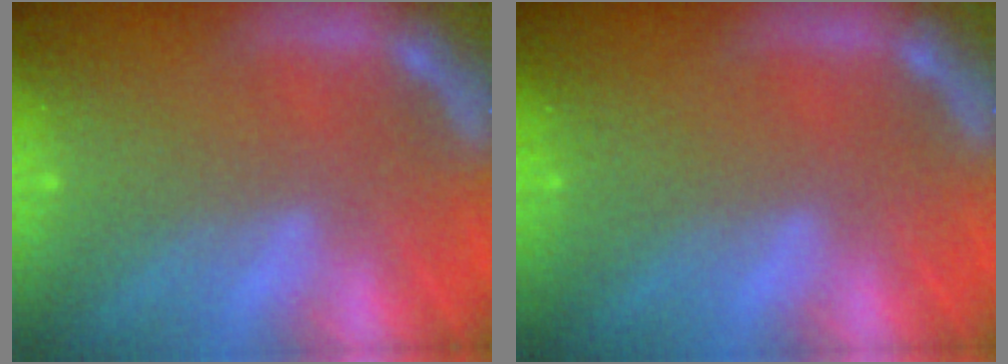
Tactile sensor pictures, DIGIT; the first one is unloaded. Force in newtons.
{"total": 0.0}